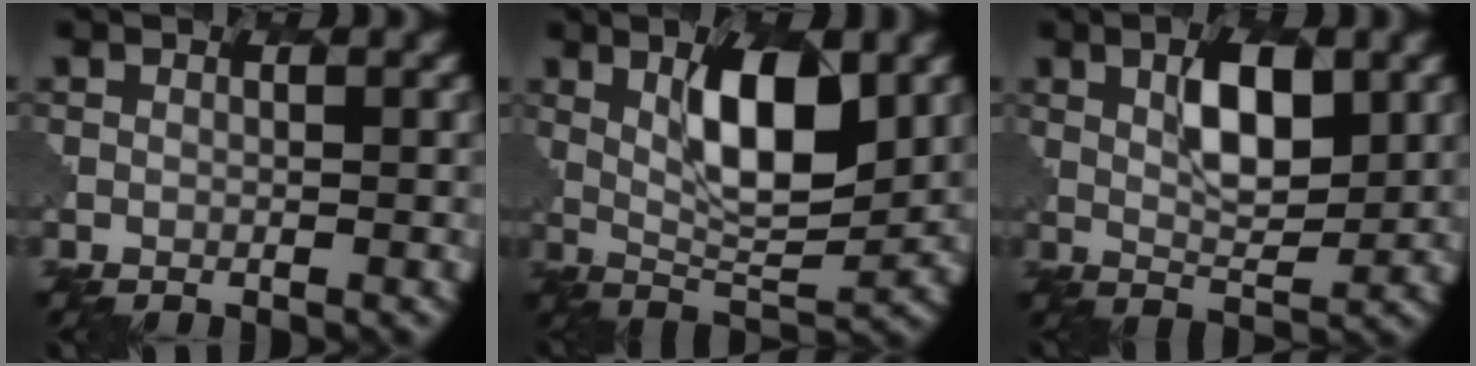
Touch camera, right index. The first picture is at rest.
{"total": 7.5, "force": [2.4, 2.4, 6.7], "torque": [-0.110, -0.005, 0.045]}
{"total": 5.0, "force": [1.8, 1.9, 4.2], "torque": [-0.072, 0.000, 0.033]}